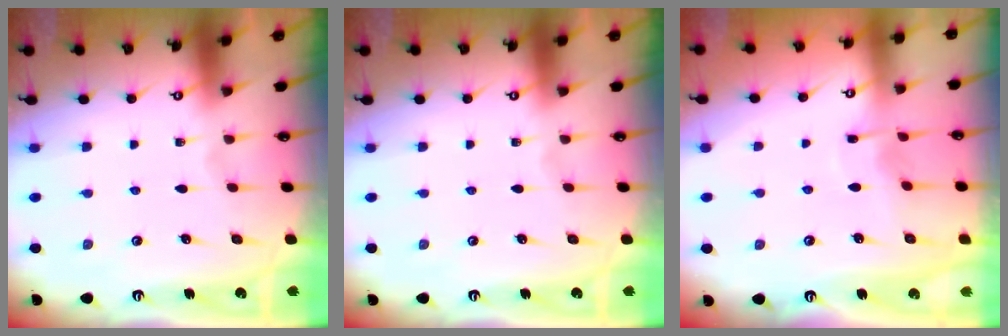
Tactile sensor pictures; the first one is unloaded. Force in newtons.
{"total": 0.0}
{"total": 2.9, "press": 2.9, "slide": 0.4}